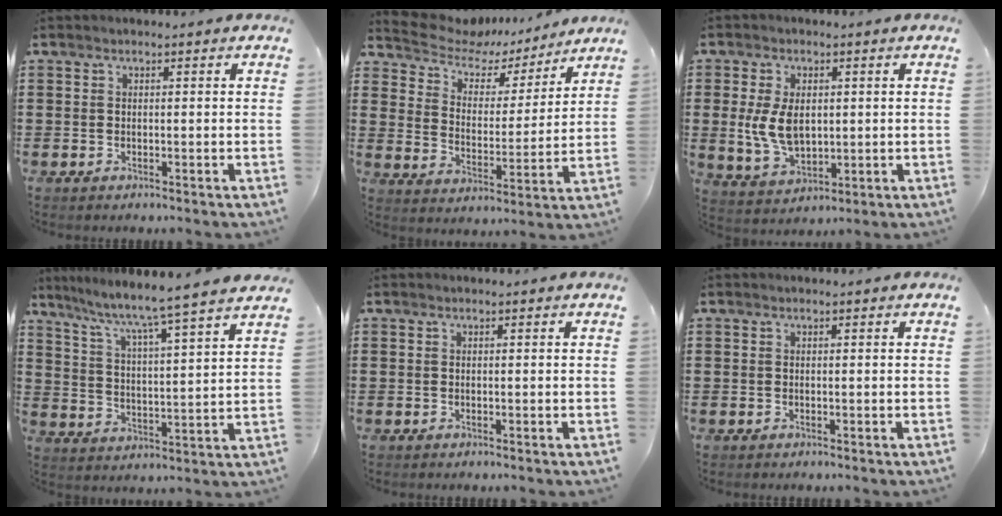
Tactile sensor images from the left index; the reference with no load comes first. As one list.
[{"total": 6.1, "force": [5.2, 2.8, 1.5], "torque": [-0.062, -0.031, 0.088]}, {"total": 7.4, "force": [0.6, 4.8, 5.6], "torque": [-0.131, 0.001, 0.004]}, {"total": 5.4, "force": [4.6, -1.3, 2.4], "torque": [-0.068, -0.047, 0.065]}, {"total": 0.0}, {"total": 0.0}]